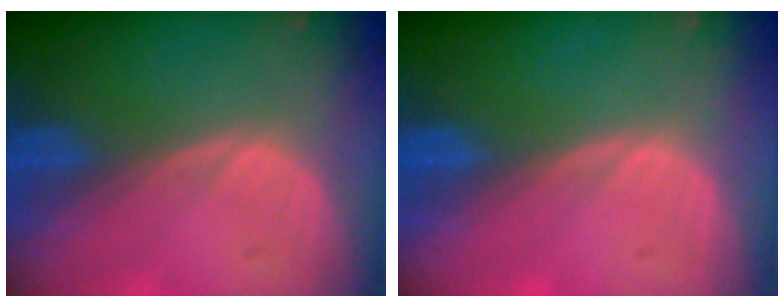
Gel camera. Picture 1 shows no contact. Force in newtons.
{"total": 0.0}